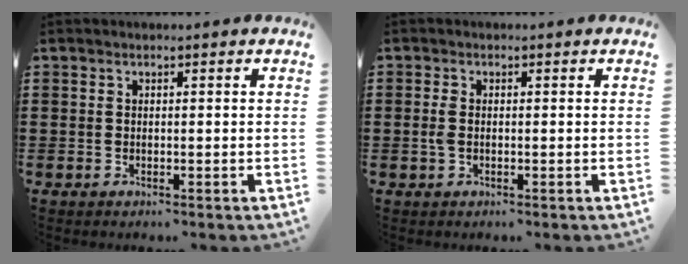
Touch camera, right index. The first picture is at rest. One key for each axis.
{"total": 1.8, "fx": -0.2, "fy": 1.0, "fz": 1.5, "tx": -0.046, "ty": -0.004, "tz": -0.010}